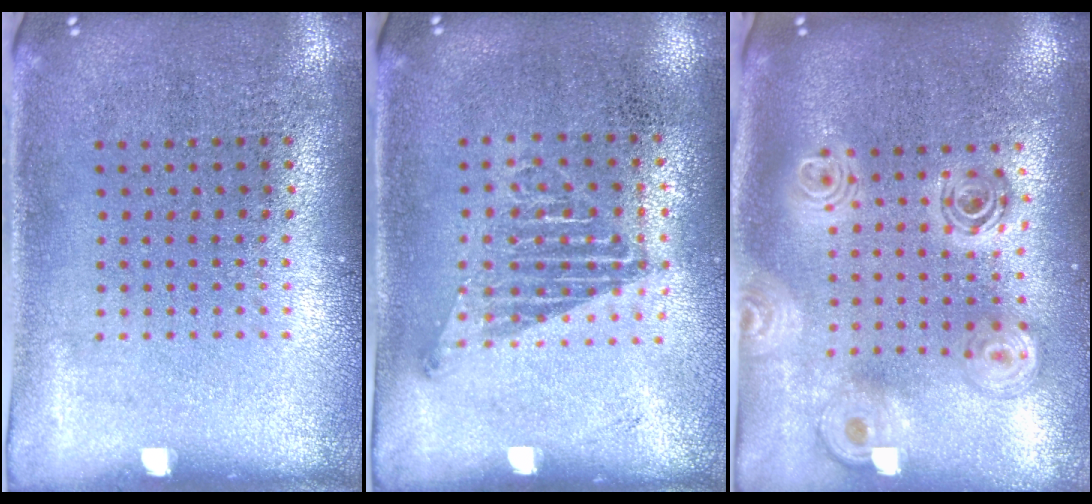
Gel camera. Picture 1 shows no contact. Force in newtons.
{"total": 1.1, "press": 1.0, "slide": 0.6}
{"total": 2.3, "press": 1.8, "slide": 1.4}